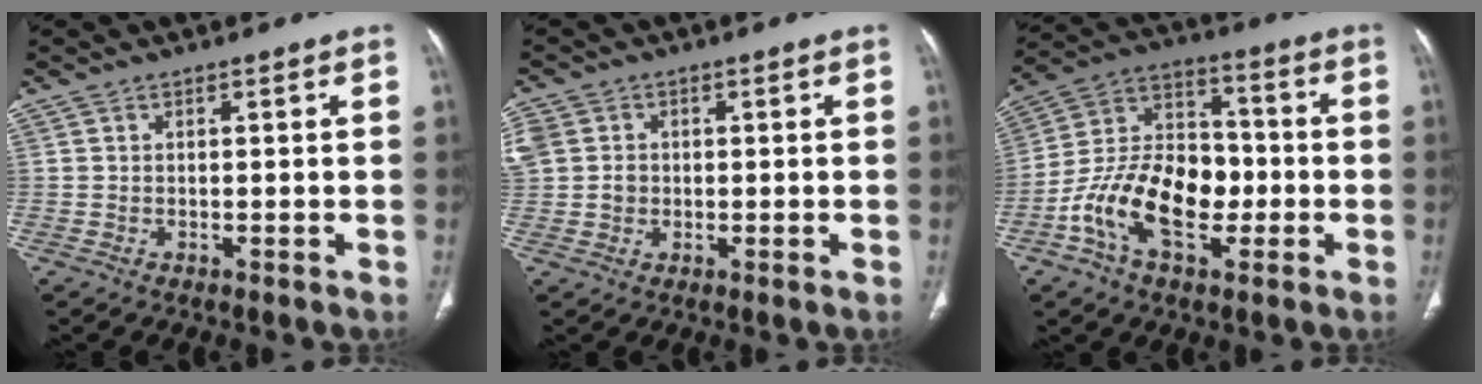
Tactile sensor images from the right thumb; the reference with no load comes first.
{"total": 9.1, "force": [1.0, 8.0, 4.1], "torque": [-0.125, 0.022, 0.027]}
{"total": 17.2, "force": [-4.8, 10.5, 12.8], "torque": [-0.208, 0.038, -0.089]}